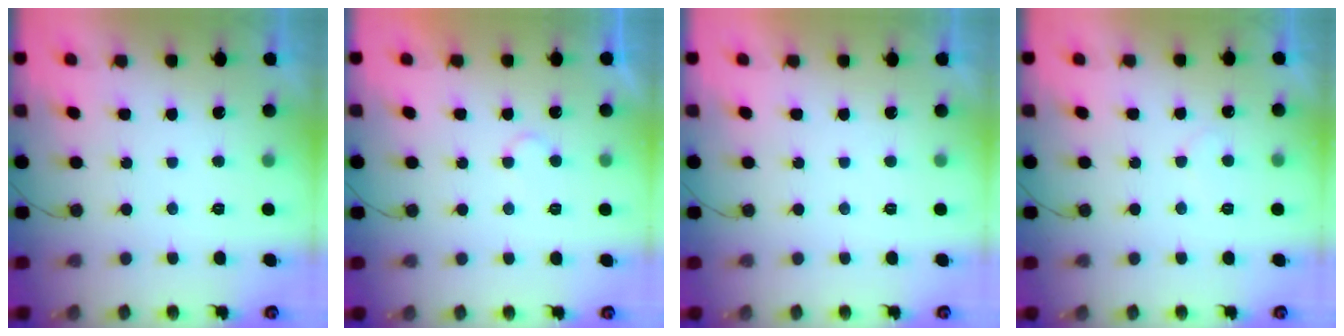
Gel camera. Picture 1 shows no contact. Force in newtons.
{"total": 5.2, "press": 5.2, "slide": 0.5}
{"total": 1.6, "press": 1.6, "slide": 0.0}
{"total": 4.4, "press": 4.4, "slide": 0.3}